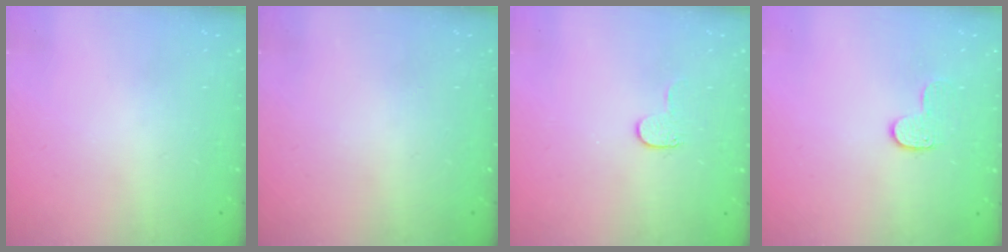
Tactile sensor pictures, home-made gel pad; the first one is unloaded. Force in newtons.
{"total": 0.0}
{"total": 4.1, "press": 4.1, "slide": 0.4}
{"total": 6.1, "press": 6.1, "slide": 0.2}